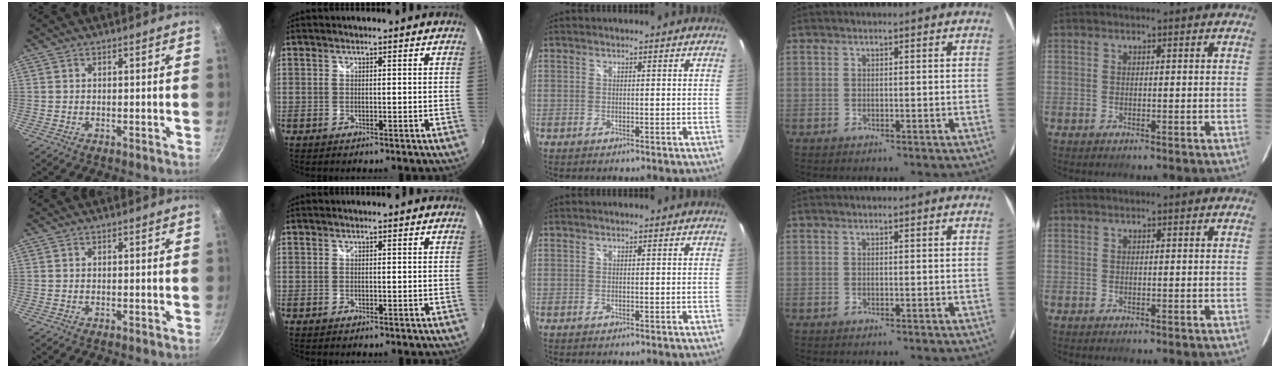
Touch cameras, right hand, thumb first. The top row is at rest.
{}